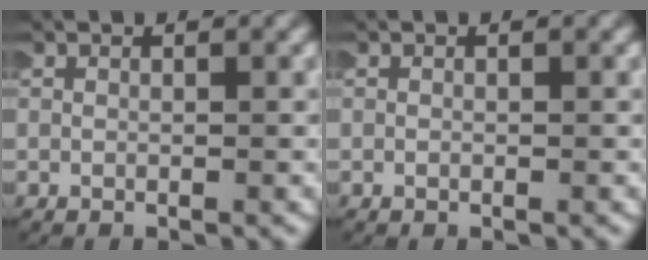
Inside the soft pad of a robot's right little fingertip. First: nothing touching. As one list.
[{"total": 0.0}]